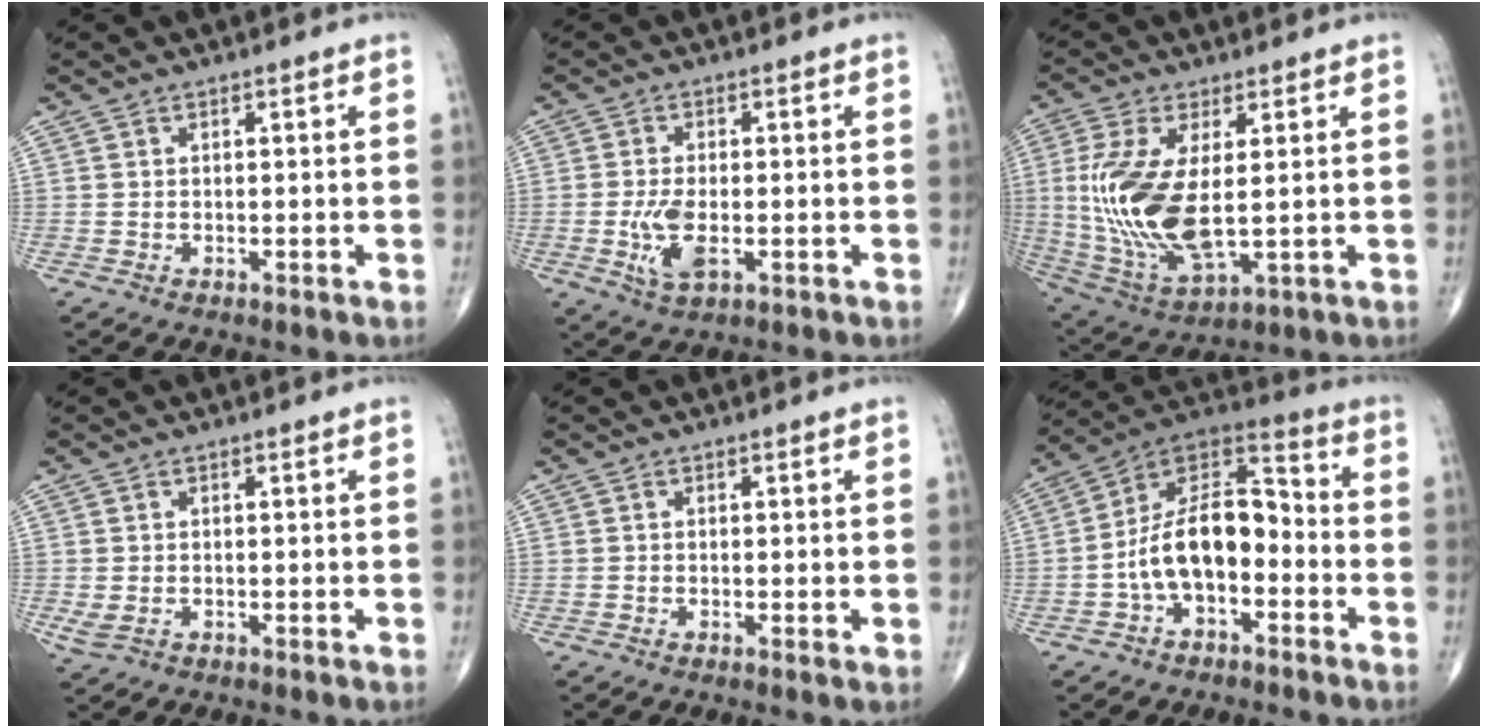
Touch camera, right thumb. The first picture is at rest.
{"total": 6.2, "force": [-1.4, 2.8, 5.3], "torque": [-0.111, -0.004, -0.023]}
{"total": 16.4, "force": [0.8, 7.1, 14.8], "torque": [-0.325, -0.020, 0.029]}
{"total": 2.2, "force": [-0.2, 1.4, 1.7], "torque": [-0.042, -0.002, 0.001]}
{"total": 0.8, "force": [0.0, 0.2, 0.8], "torque": [-0.014, -0.004, -0.004]}
{"total": 14.7, "force": [-3.3, 8.2, 11.7], "torque": [-0.187, 0.053, -0.067]}